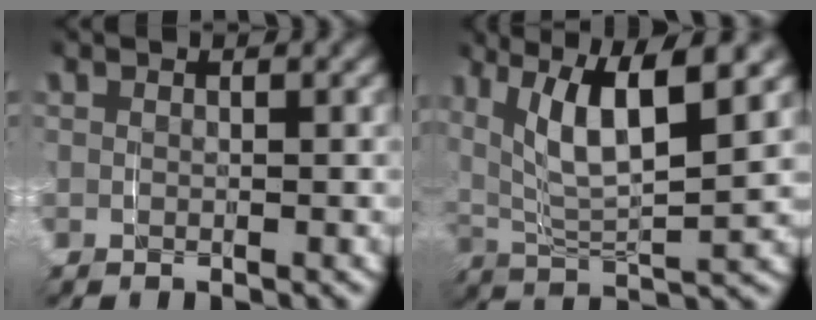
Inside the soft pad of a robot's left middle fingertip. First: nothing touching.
{"total": 7.9, "force": [2.3, 4.4, 6.2], "torque": [-0.114, 0.005, 0.032]}